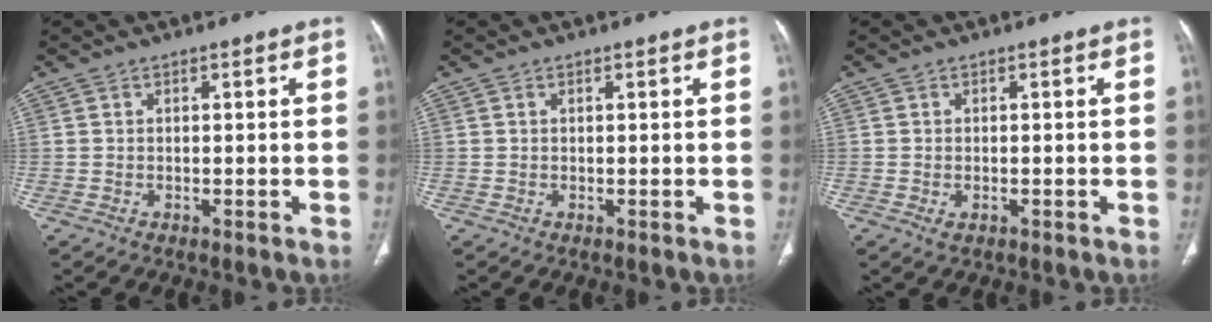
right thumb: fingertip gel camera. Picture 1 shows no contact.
{"total": 0.0}
{"total": 1.3, "force": [-0.5, 0.8, 1.0], "torque": [-0.020, 0.003, -0.003]}